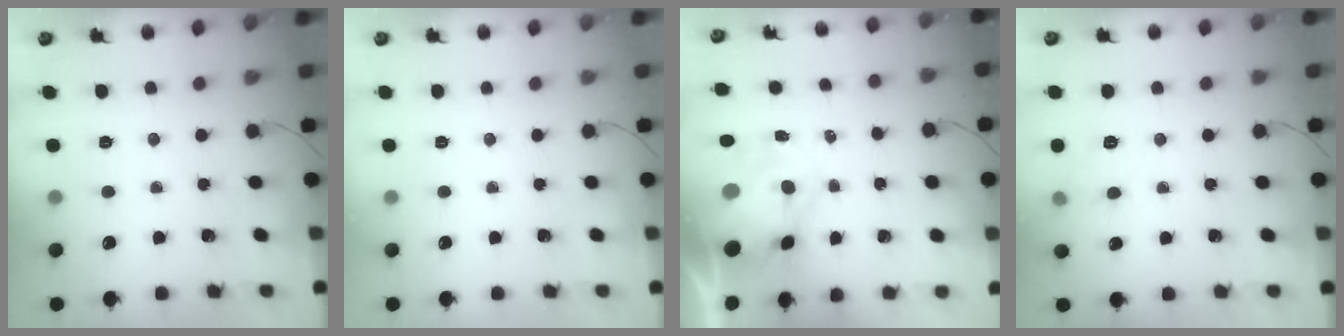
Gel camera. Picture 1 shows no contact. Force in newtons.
{"total": 0.0}
{"total": 9.3, "press": 9.0, "slide": 2.2}
{"total": 6.3, "press": 6.0, "slide": 1.9}